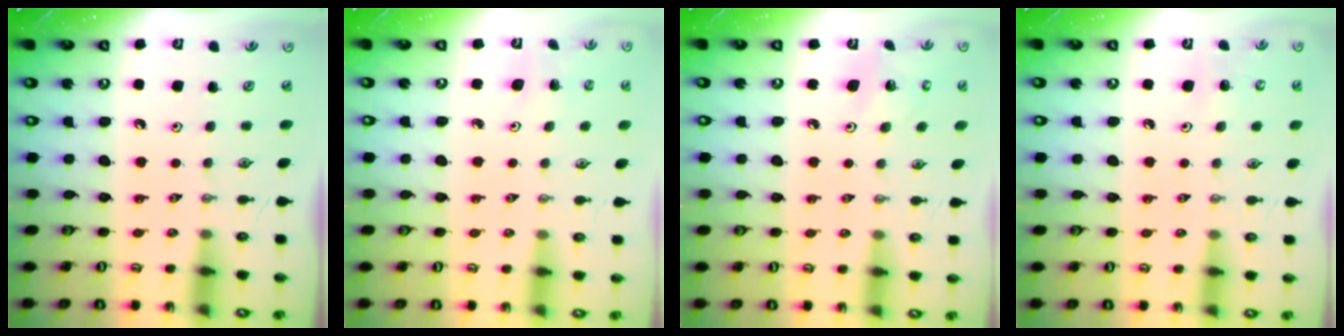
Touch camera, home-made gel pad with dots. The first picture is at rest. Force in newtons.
{"total": 2.8, "press": 2.8, "slide": 0.3}
{"total": 3.7, "press": 3.6, "slide": 0.3}
{"total": 6.2, "press": 6.0, "slide": 1.4}